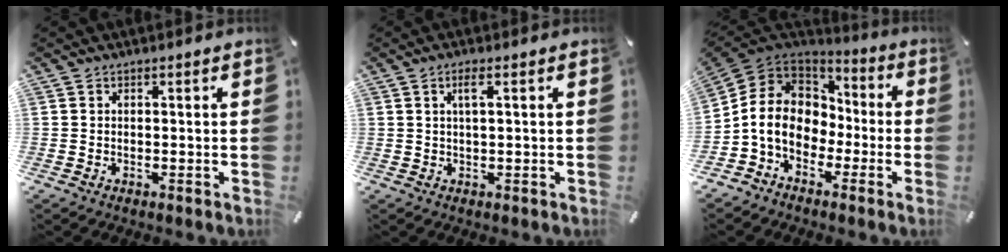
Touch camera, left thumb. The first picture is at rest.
{"total": 2.8, "force": [0.9, 0.6, 2.6], "torque": [-0.054, 0.005, 0.014]}
{"total": 10.5, "force": [-2.6, 9.4, 3.9], "torque": [-0.116, 0.015, -0.048]}